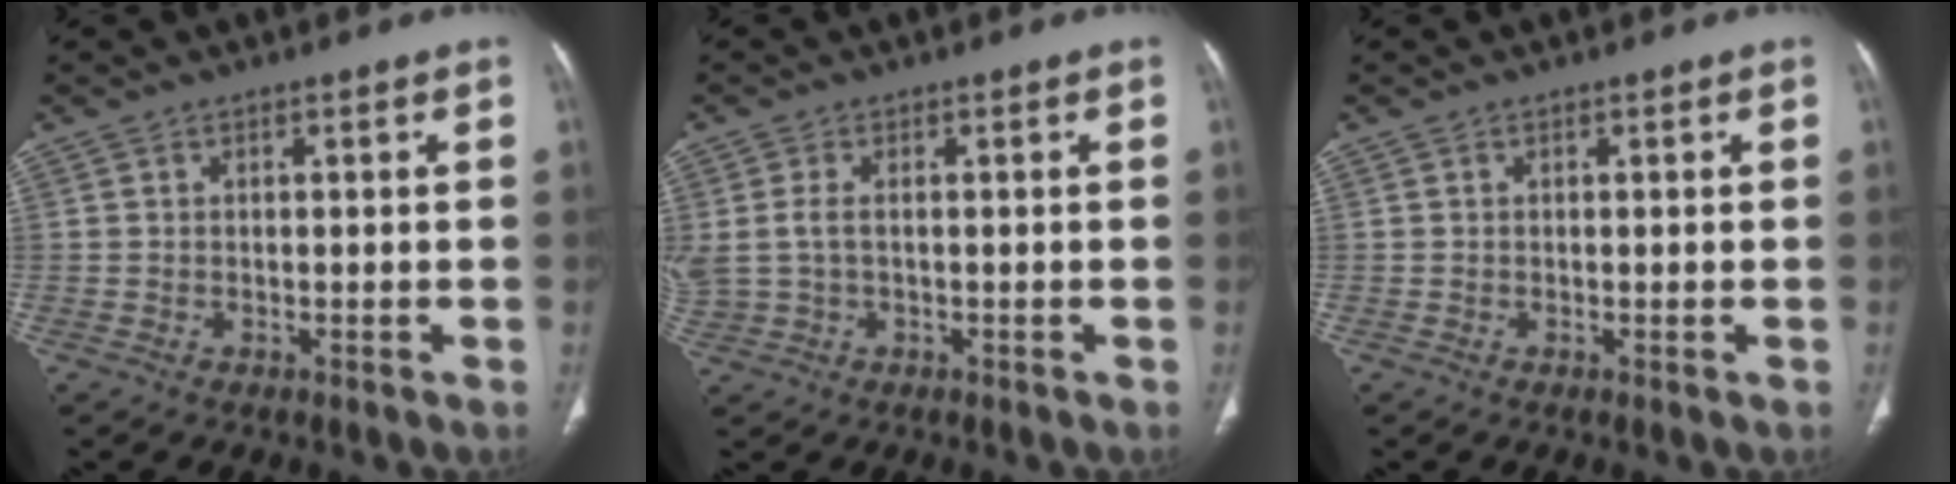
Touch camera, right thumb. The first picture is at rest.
{"total": 4.3, "force": [0.1, 2.5, 3.4], "torque": [-0.100, 0.007, 0.007]}
{"total": 0.0}